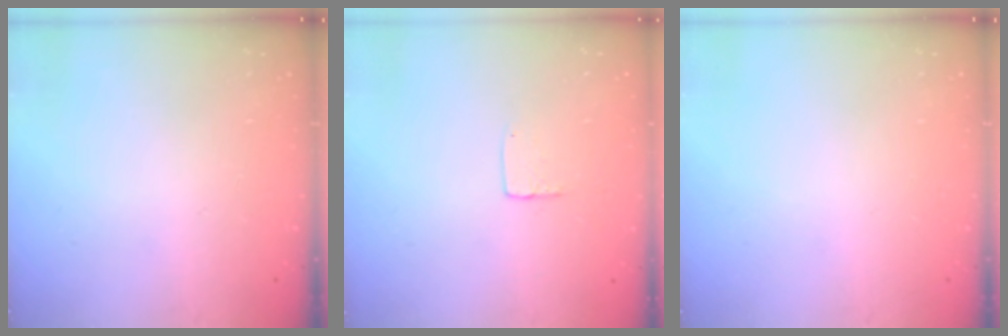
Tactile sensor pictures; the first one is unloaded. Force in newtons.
{"total": 3.9, "press": 3.9, "slide": 0.3}
{"total": 0.0}